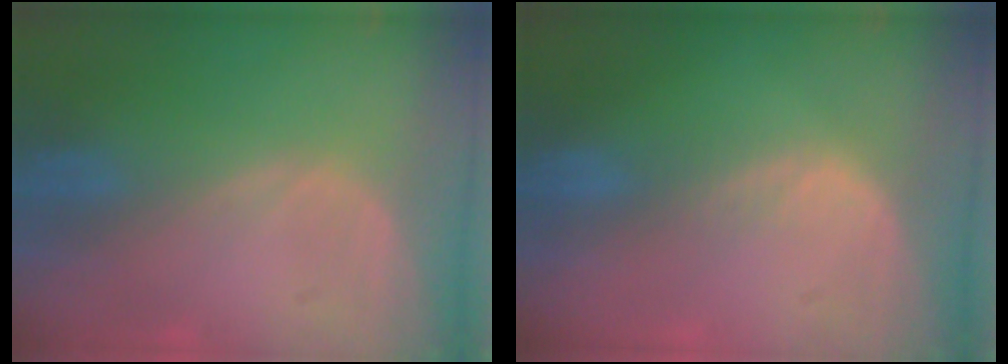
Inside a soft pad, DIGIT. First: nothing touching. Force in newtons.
{"total": 2.0, "press": 1.1, "slide": 1.7}